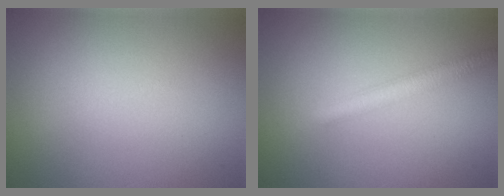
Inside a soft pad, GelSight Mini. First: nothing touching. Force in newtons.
{"total": 2.5, "press": 2.5, "slide": 0.1}